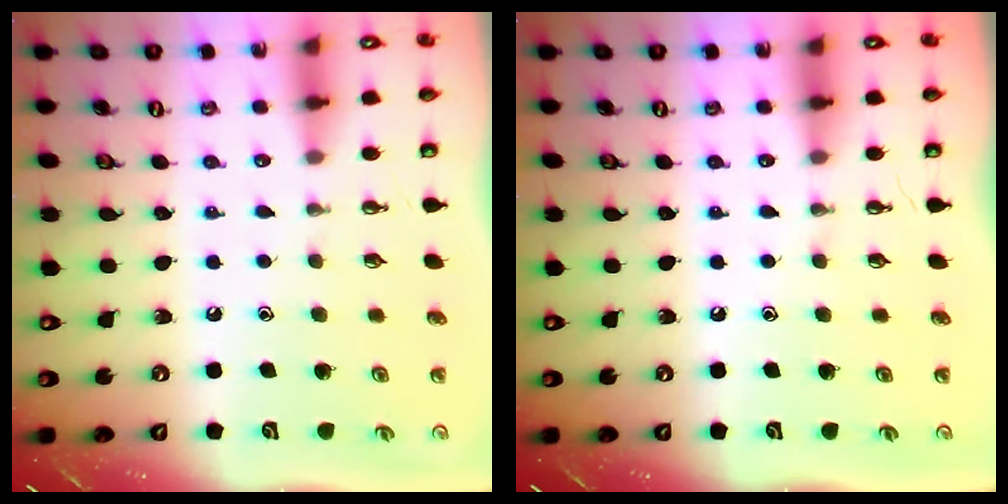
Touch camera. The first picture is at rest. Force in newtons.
{"total": 0.0}